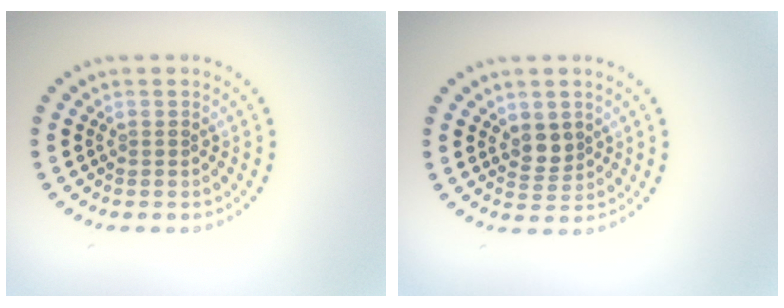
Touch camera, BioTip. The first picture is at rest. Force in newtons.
{"total": 2.0, "press": 1.8, "slide": 0.9}